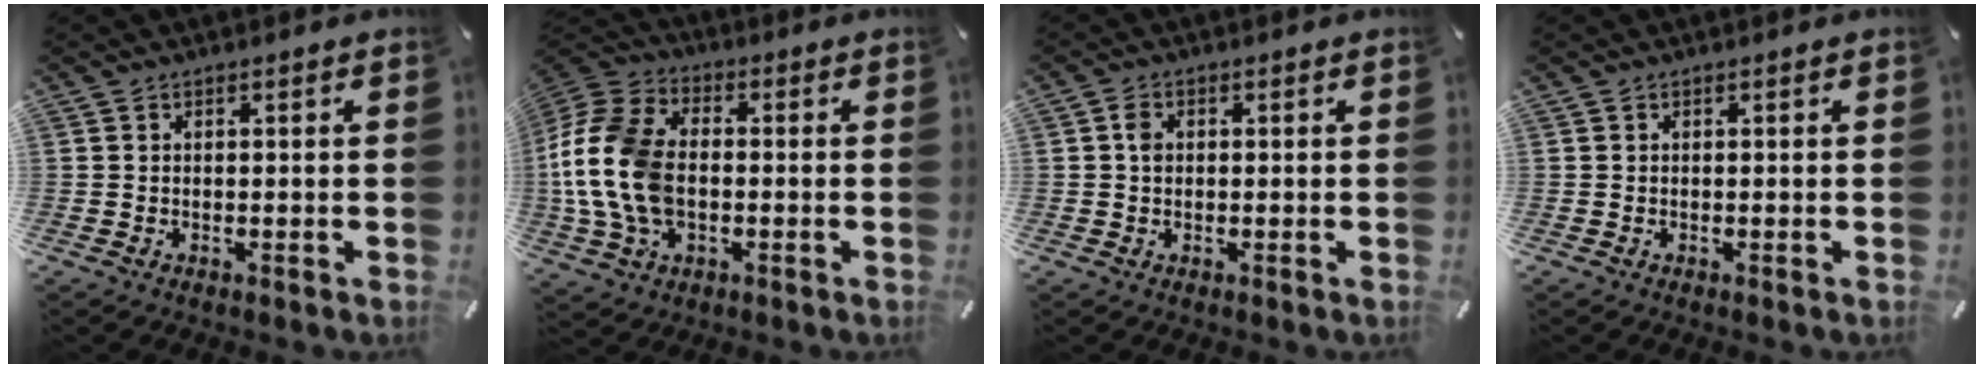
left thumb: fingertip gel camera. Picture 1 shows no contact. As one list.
[{"total": 17.0, "force": [-1.9, 11.7, 12.2], "torque": [-0.274, 0.009, -0.034]}, {"total": 2.1, "force": [0.2, 1.6, 1.4], "torque": [-0.030, 0.006, 0.003]}, {"total": 0.0}]